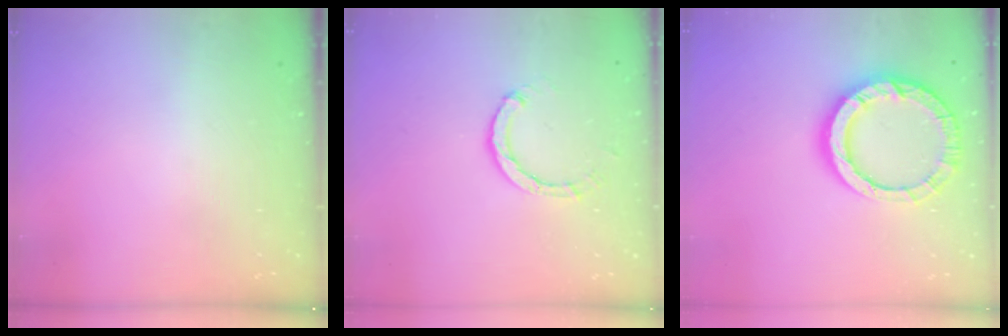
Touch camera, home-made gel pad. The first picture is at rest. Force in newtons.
{"total": 3.0, "press": 3.0, "slide": 0.3}
{"total": 14.0, "press": 13.9, "slide": 1.4}